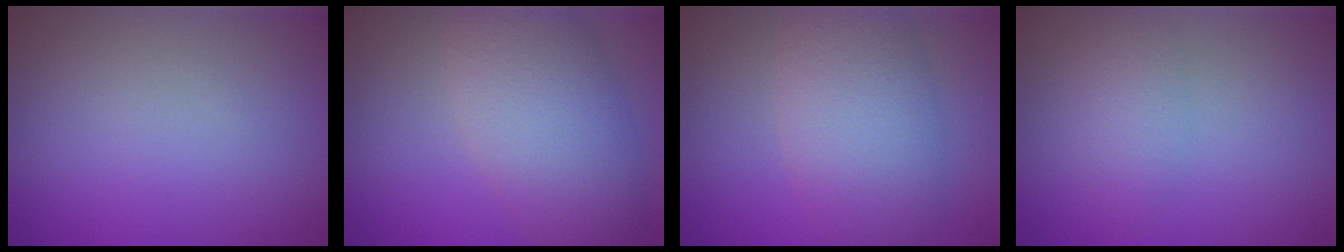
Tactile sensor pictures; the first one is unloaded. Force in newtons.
{"total": 7.0, "press": 7.0, "slide": 0.3}
{"total": 6.6, "press": 6.5, "slide": 0.4}
{"total": 2.2, "press": 2.1, "slide": 0.2}